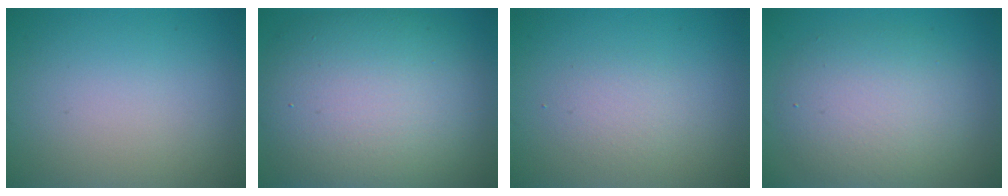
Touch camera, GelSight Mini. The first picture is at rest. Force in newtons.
{"total": 12.4, "press": 12.4, "slide": 0.8}
{"total": 1.5, "press": 1.5, "slide": 0.1}
{"total": 5.4, "press": 5.4, "slide": 0.7}